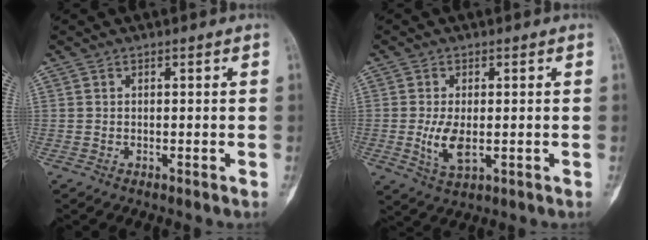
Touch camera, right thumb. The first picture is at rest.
{"total": 5.5, "force": [-0.6, 2.7, 4.8], "torque": [-0.095, -0.012, -0.004]}